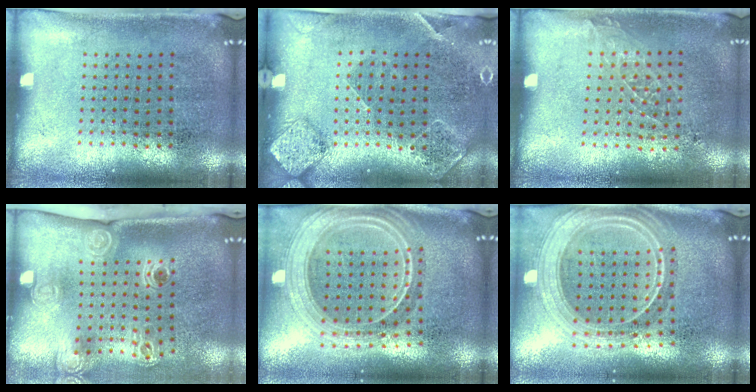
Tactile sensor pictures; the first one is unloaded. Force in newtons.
{"total": 1.6, "press": 1.6, "slide": 0.4}
{"total": 0.8, "press": 0.8, "slide": 0.0}
{"total": 2.3, "press": 1.6, "slide": 1.6}
{"total": 2.6, "press": 2.2, "slide": 1.4}
{"total": 2.6, "press": 2.2, "slide": 1.4}